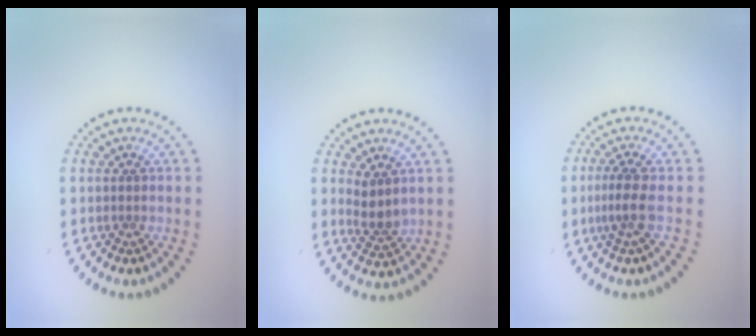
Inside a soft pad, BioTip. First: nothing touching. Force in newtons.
{"total": 2.3, "press": 1.8, "slide": 1.4}
{"total": 2.3, "press": 1.5, "slide": 1.7}